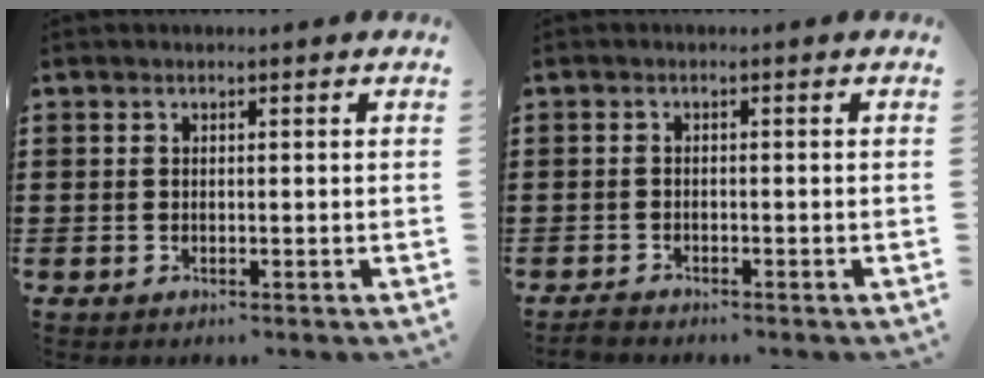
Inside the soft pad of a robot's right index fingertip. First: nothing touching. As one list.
[{"total": 1.2, "force": [-1.2, 0.3, 0.1], "torque": [-0.007, 0.002, -0.025]}]